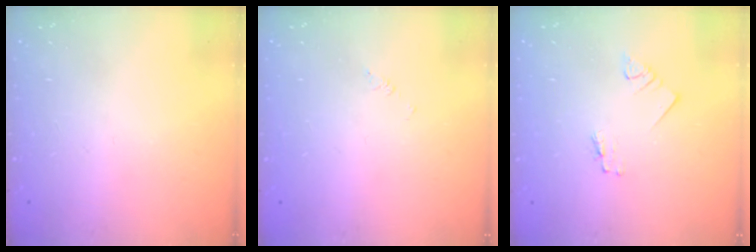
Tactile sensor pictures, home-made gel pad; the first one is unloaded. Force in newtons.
{"total": 1.7, "press": 1.7, "slide": 0.3}
{"total": 1.2, "press": 1.2, "slide": 0.1}